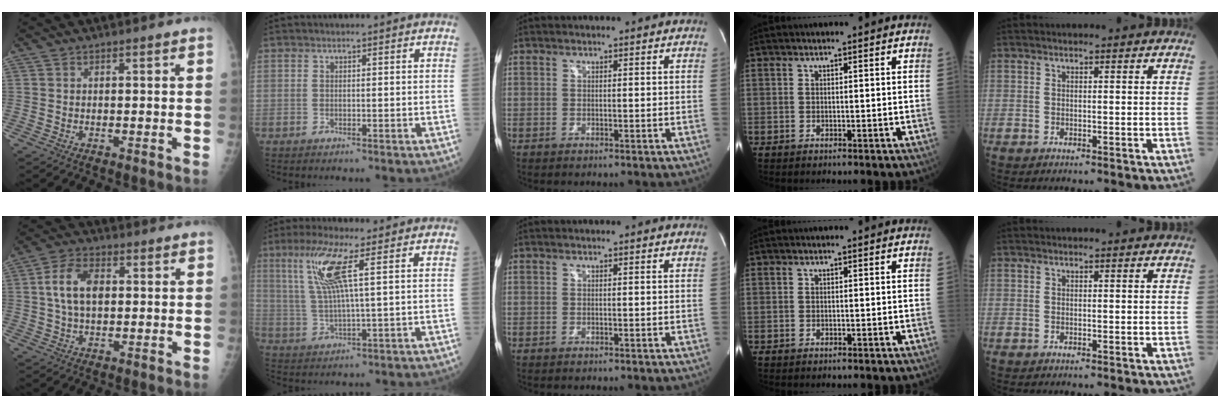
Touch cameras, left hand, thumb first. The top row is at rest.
{"thumb": {"total": 8.4, "force": [1.2, 5.1, 6.6], "torque": [-0.118, 0.011, 0.019]}, "index": {"total": 8.1, "force": [3.2, -0.1, 7.5], "torque": [-0.167, 0.002, 0.065]}}